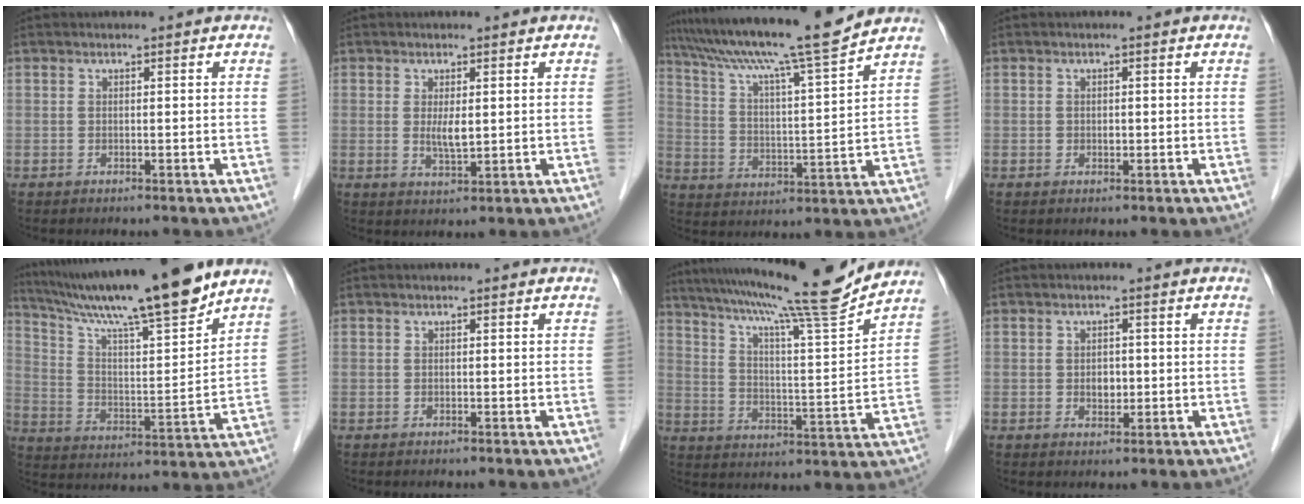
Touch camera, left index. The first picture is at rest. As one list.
[{"total": 3.0, "force": [0.5, 0.7, 2.8], "torque": [-0.056, -0.007, 0.012]}, {"total": 16.8, "force": [14.5, -1.0, 8.4], "torque": [-0.148, -0.004, 0.231]}, {"total": 0.9, "force": [-0.1, 0.7, 0.6], "torque": [-0.012, 0.001, -0.001]}, {"total": 19.5, "force": [16.3, 0.2, 10.7], "torque": [-0.181, 0.001, 0.272]}, {"total": 0.0}, {"total": 17.9, "force": [15.8, -1.9, 8.2], "torque": [-0.143, -0.022, 0.236]}, {"total": 2.3, "force": [-0.2, 1.6, 1.6], "torque": [-0.025, 0.002, 0.001]}]